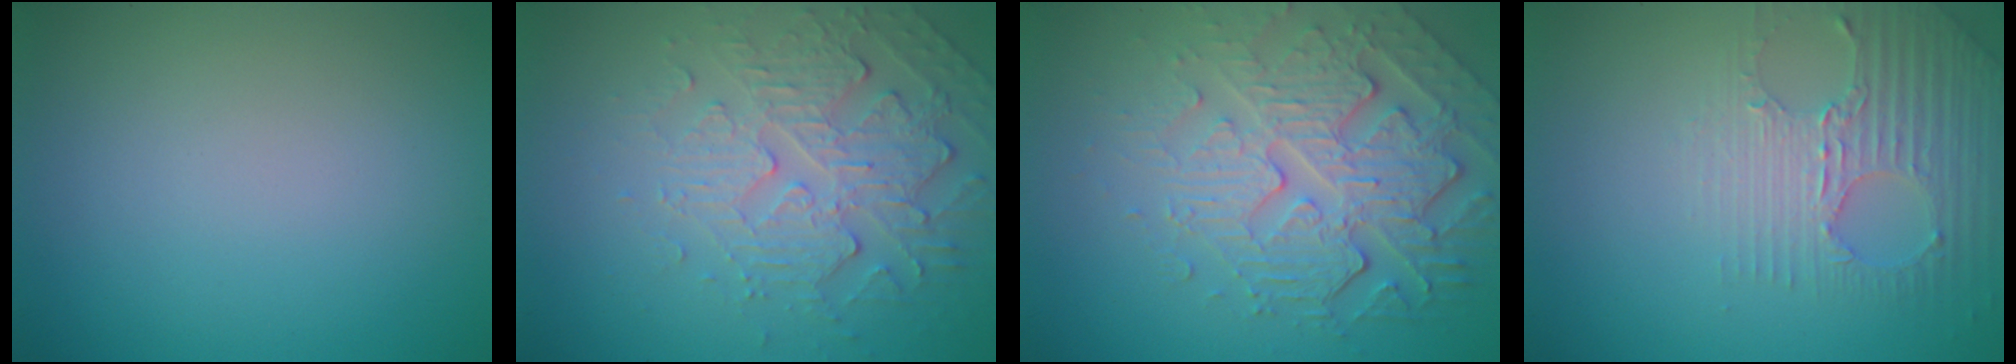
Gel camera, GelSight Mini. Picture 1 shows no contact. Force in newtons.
{"total": 5.0, "press": 3.6, "slide": 3.5}
{"total": 6.8, "press": 5.1, "slide": 4.4}
{"total": 2.8, "press": 2.7, "slide": 0.9}